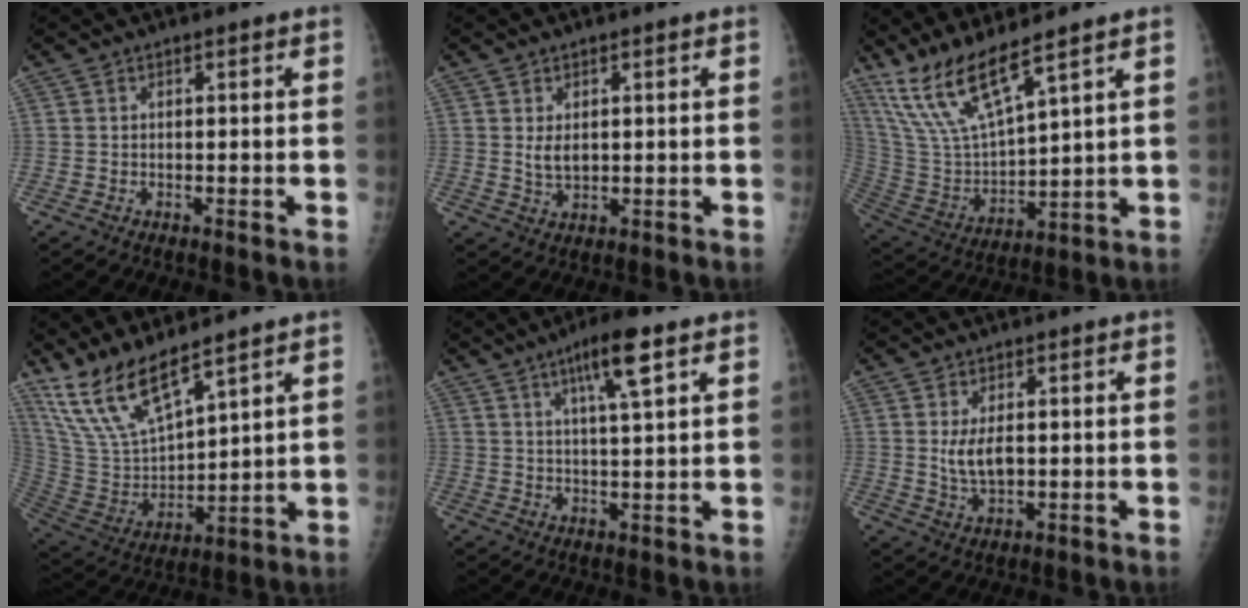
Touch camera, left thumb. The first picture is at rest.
{"total": 3.1, "force": [0.6, 2.1, 2.2], "torque": [-0.031, -0.009, 0.018]}
{"total": 13.4, "force": [10.2, 2.5, 8.4], "torque": [-0.168, -0.050, 0.223]}
{"total": 14.3, "force": [11.1, 4.0, 8.0], "torque": [-0.146, -0.055, 0.239]}
{"total": 8.1, "force": [4.2, 1.0, 6.8], "torque": [-0.118, -0.016, 0.070]}
{"total": 4.9, "force": [0.4, 2.7, 4.1], "torque": [-0.076, -0.009, 0.012]}